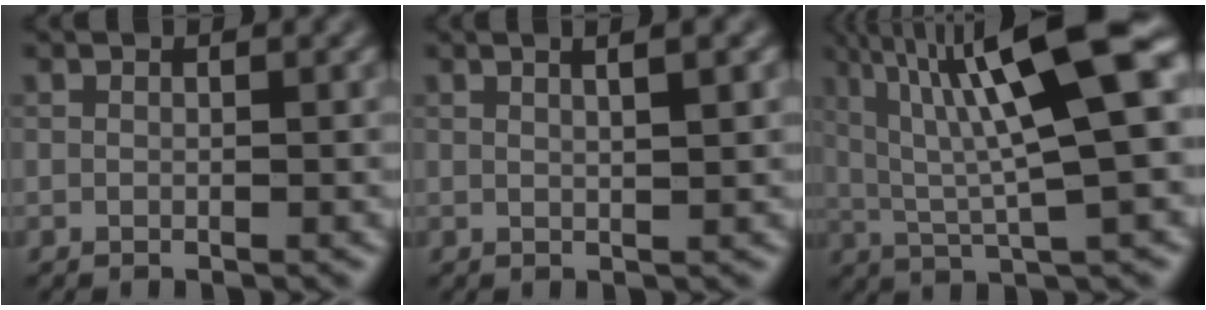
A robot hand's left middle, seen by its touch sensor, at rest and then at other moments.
{"total": 2.9, "force": [1.0, 1.0, 2.5], "torque": [-0.011, 0.013, -0.006]}
{"total": 12.3, "force": [3.3, 2.4, 11.6], "torque": [-0.187, 0.026, 0.063]}